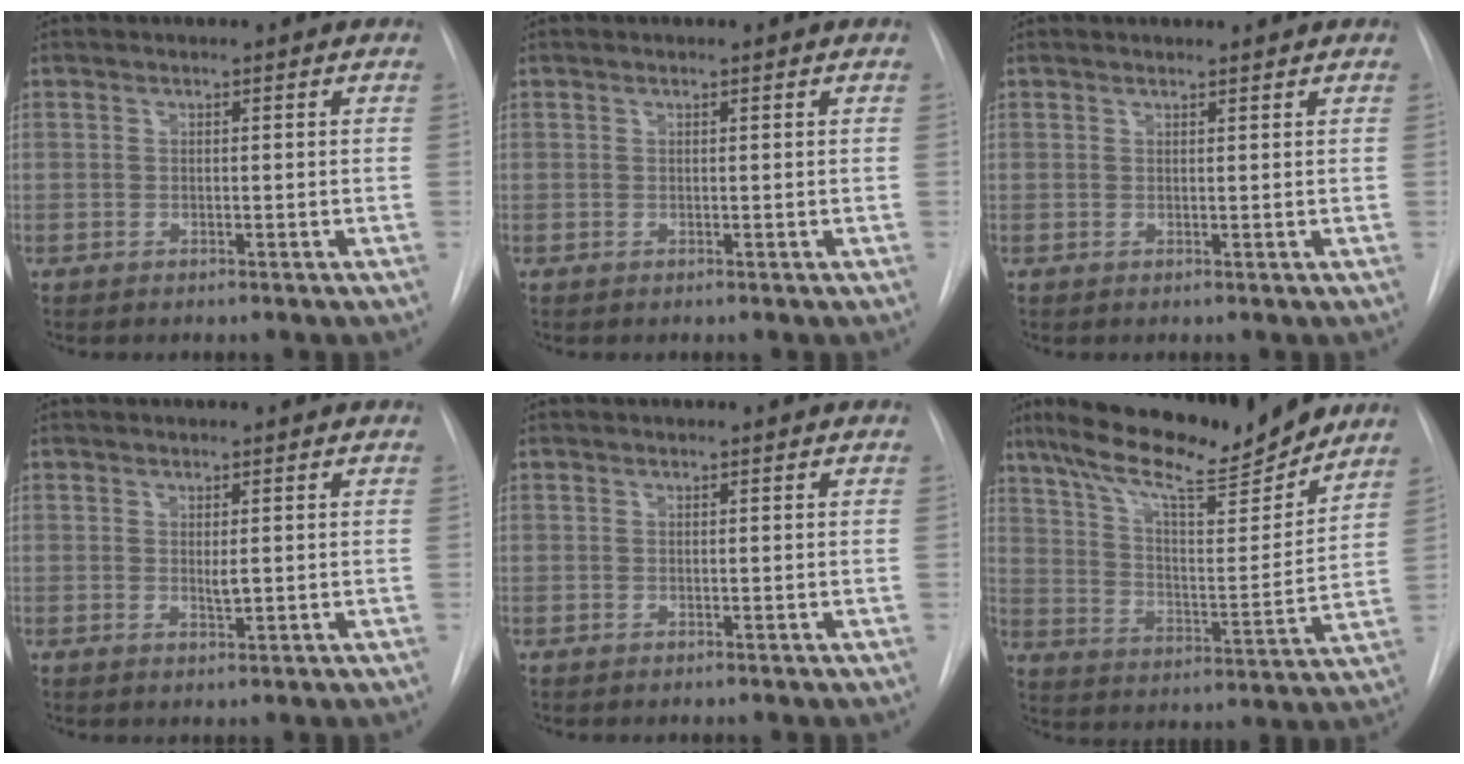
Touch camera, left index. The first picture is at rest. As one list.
[{"total": 0.0}, {"total": 1.9, "force": [1.9, 0.1, 0.2], "torque": [-0.008, 0.006, 0.024]}, {"total": 1.3, "force": [0.2, 0.3, 1.2], "torque": [-0.024, -0.005, 0.007]}, {"total": 0.0}, {"total": 20.6, "force": [16.6, 3.4, 11.6], "torque": [-0.198, 0.003, 0.262]}]